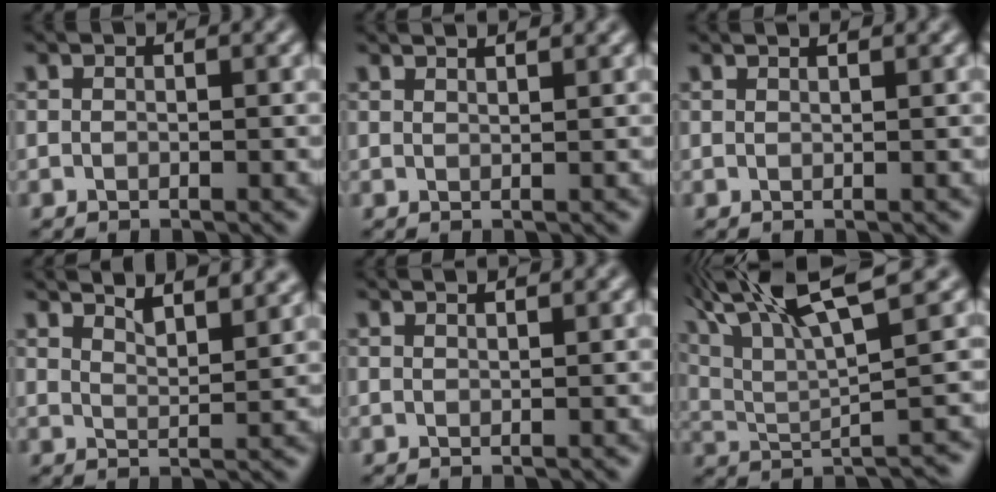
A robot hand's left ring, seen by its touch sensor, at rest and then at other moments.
{"total": 2.4, "force": [2.0, 0.8, 1.1], "torque": [0.002, 0.019, 0.003]}
{"total": 1.4, "force": [1.2, 0.5, 0.6], "torque": [0.003, 0.005, -0.002]}
{"total": 6.1, "force": [5.1, 1.7, 2.9], "torque": [-0.021, 0.026, 0.047]}
{"total": 2.1, "force": [1.7, 0.7, 0.9], "torque": [0.001, 0.014, 0.000]}
{"total": 8.9, "force": [5.5, 1.6, 6.8], "torque": [-0.115, 0.027, 0.100]}